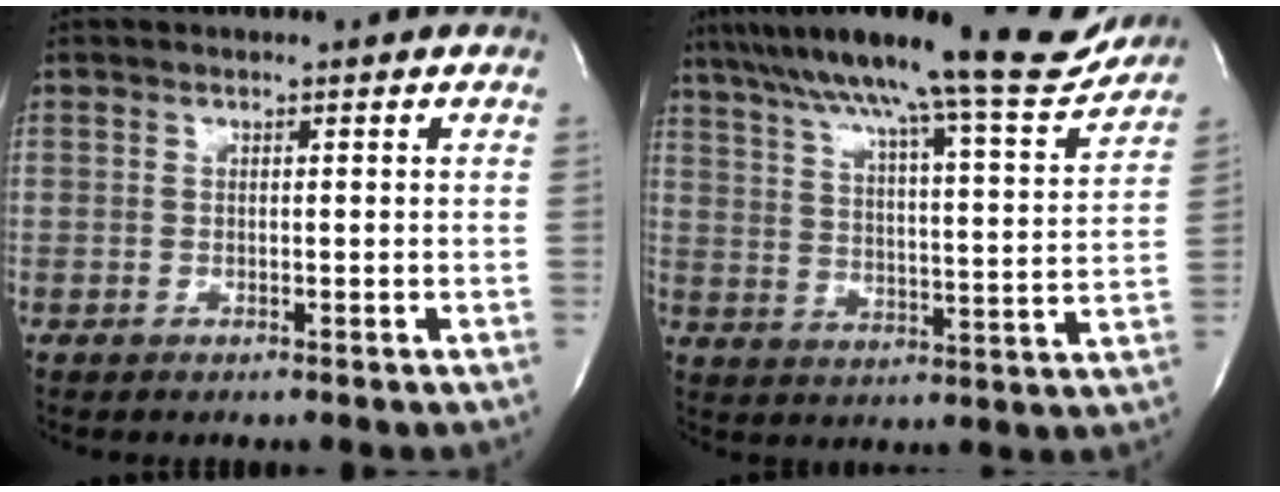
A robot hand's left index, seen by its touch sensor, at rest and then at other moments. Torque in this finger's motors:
{"motor_torque": [0.03, -0.07, 0.40, 0.21]}